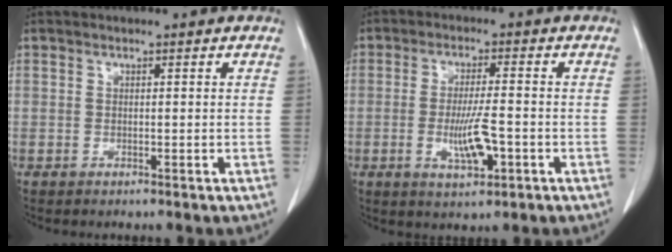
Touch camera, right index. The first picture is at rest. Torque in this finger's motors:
{"motor_torque": [0.28, 0.00, 0.20, 0.10]}